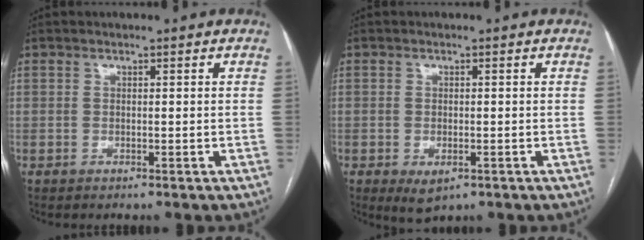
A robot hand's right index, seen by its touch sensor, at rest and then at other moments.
{"total": 3.4, "force": [-1.5, 1.7, 2.6], "torque": [-0.045, -0.005, -0.013]}